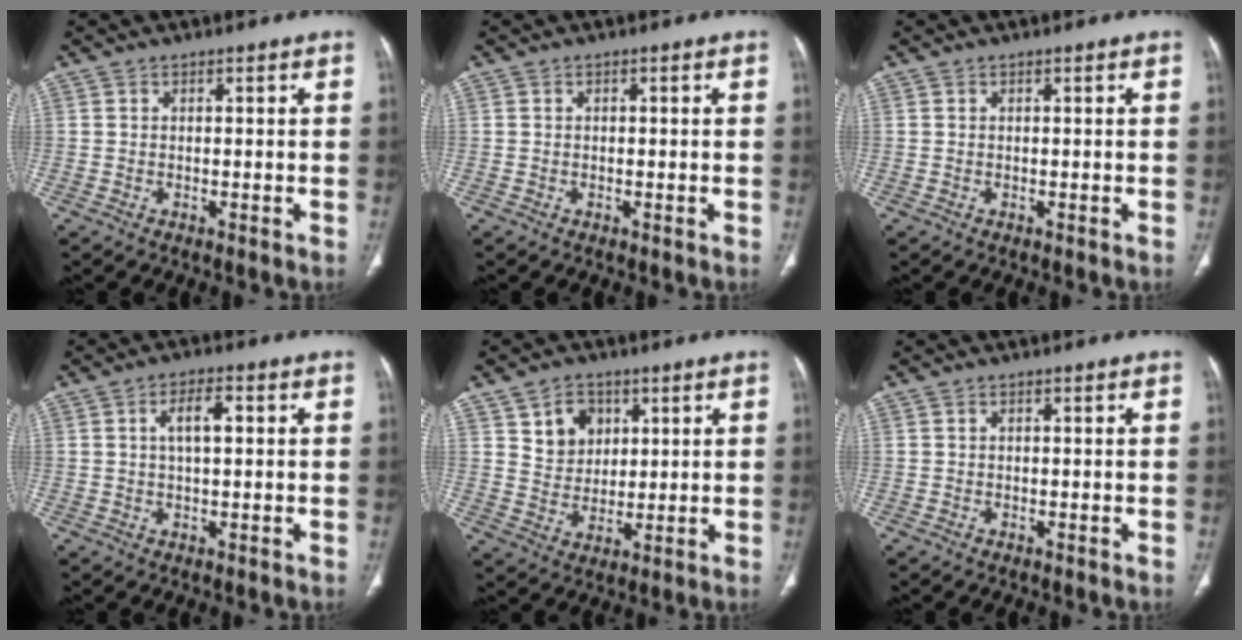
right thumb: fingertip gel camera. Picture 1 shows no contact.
{"total": 0.0}
{"total": 0.0}
{"total": 4.7, "force": [1.0, 2.0, 4.2], "torque": [-0.071, 0.008, 0.015]}
{"total": 7.6, "force": [3.3, 6.0, 3.3], "torque": [-0.026, -0.019, 0.063]}
{"total": 0.0}